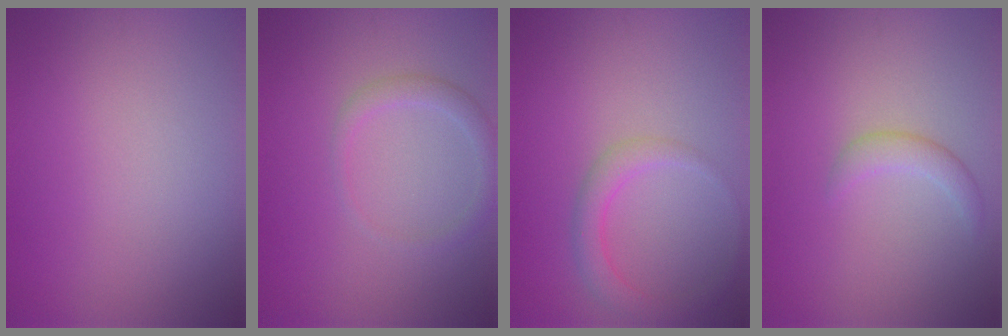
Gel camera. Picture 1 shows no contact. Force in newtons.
{"total": 1.7, "press": 1.7, "slide": 0.1}
{"total": 2.4, "press": 2.4, "slide": 0.1}
{"total": 1.6, "press": 1.6, "slide": 0.1}